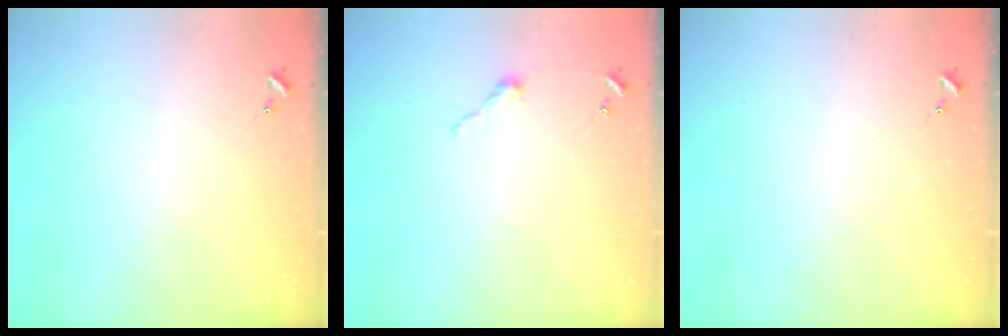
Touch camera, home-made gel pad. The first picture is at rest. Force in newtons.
{"total": 2.5, "press": 2.5, "slide": 0.2}
{"total": 0.0}